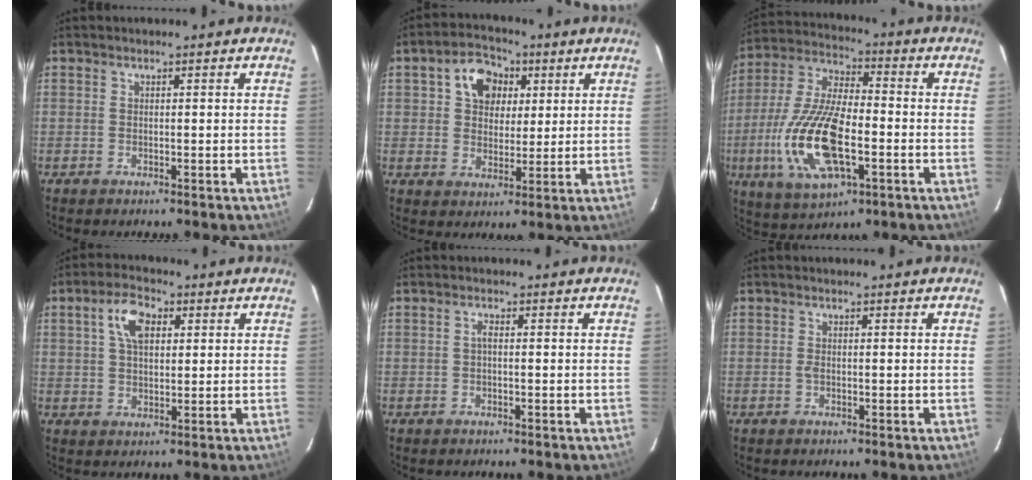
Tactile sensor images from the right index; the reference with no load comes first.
{"total": 8.7, "force": [3.1, 6.6, 4.7], "torque": [-0.087, 0.024, 0.052]}
{"total": 18.6, "force": [-4.9, 7.7, 16.2], "torque": [-0.349, -0.012, -0.091]}
{"total": 6.6, "force": [2.3, 3.7, 5.0], "torque": [-0.093, 0.018, 0.042]}
{"total": 0.9, "force": [-0.2, 0.3, 0.8], "torque": [-0.016, 0.005, -0.005]}
{"total": 0.7, "force": [-0.2, 0.3, 0.6], "torque": [-0.015, 0.000, -0.004]}